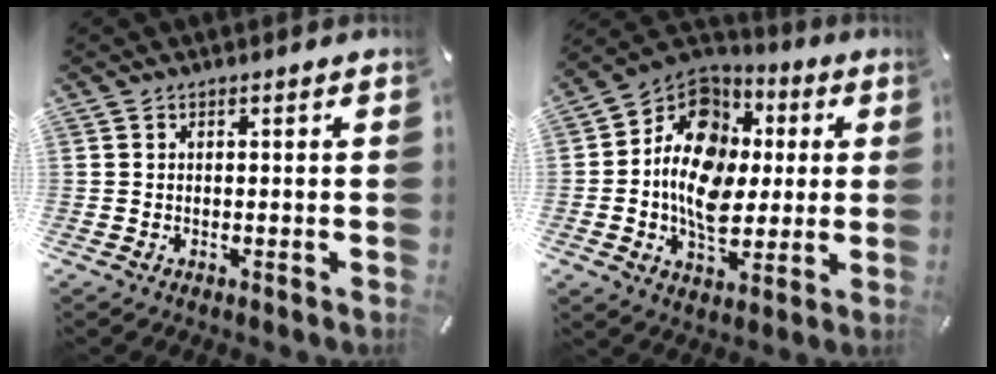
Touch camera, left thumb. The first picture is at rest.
{"total": 15.2, "force": [0.0, 12.1, 9.2], "torque": [-0.181, -0.005, -0.001]}